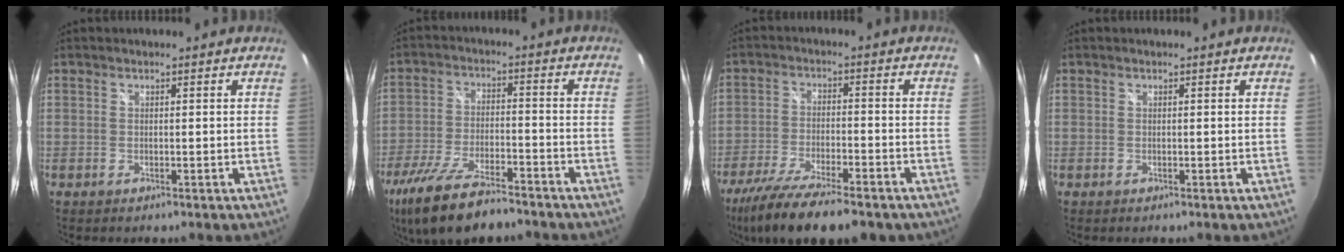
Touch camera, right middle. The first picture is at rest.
{"total": 15.6, "force": [-12.0, 4.0, 9.0], "torque": [-0.196, -0.036, -0.213]}
{"total": 16.7, "force": [-13.0, 3.8, 9.8], "torque": [-0.200, -0.044, -0.219]}
{"total": 0.0}